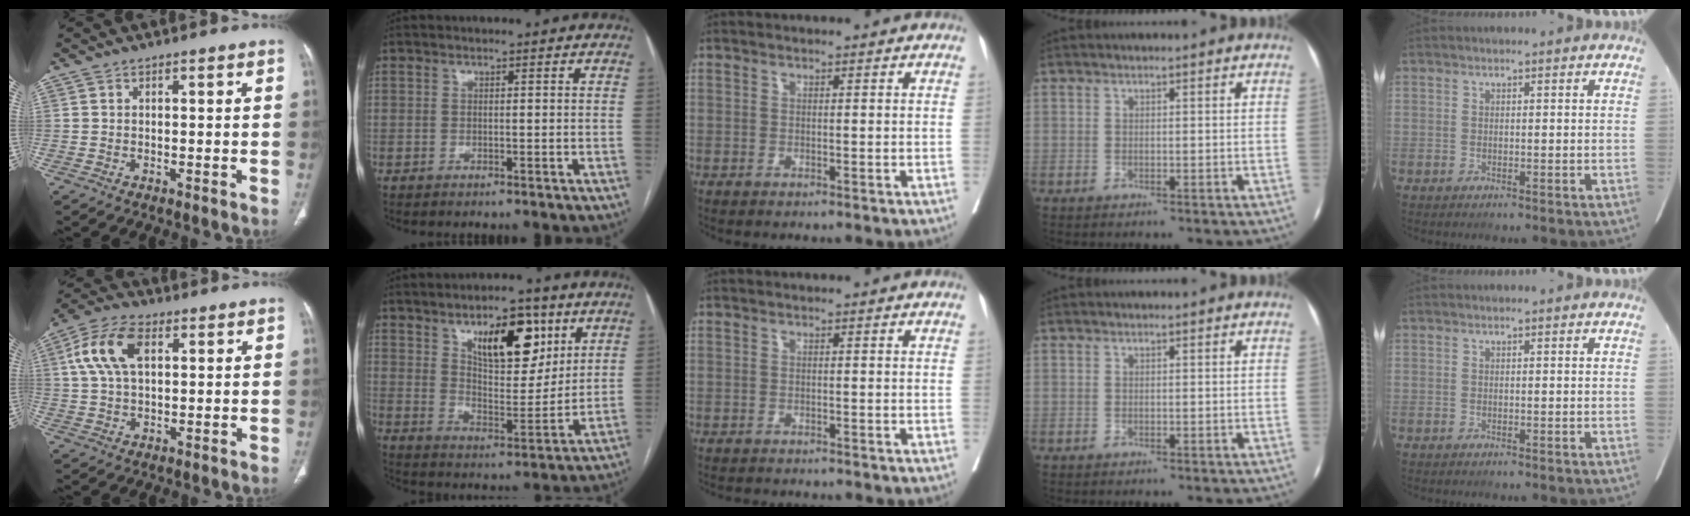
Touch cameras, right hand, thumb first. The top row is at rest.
{"thumb": {"total": 10.6, "force": [3.1, 5.9, 8.2], "torque": [-0.168, 0.016, 0.055]}, "index": {"total": 12.9, "force": [6.6, 5.2, 9.8], "torque": [-0.150, 0.003, 0.113]}, "middle": {"total": 4.3, "force": [-4.1, 0.6, 1.3], "torque": [-0.019, -0.008, -0.056]}}